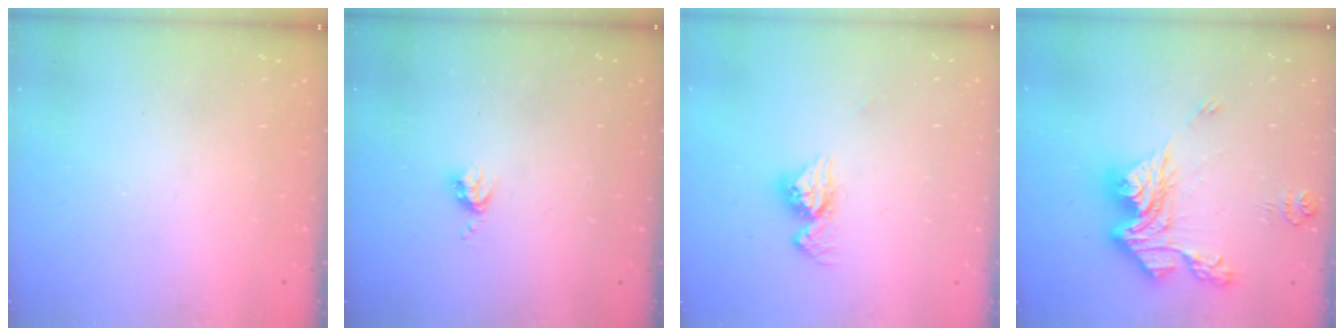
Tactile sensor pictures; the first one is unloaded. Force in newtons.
{"total": 3.5, "press": 3.4, "slide": 0.5}
{"total": 11.1, "press": 11.0, "slide": 0.9}
{"total": 17.0, "press": 16.9, "slide": 1.7}